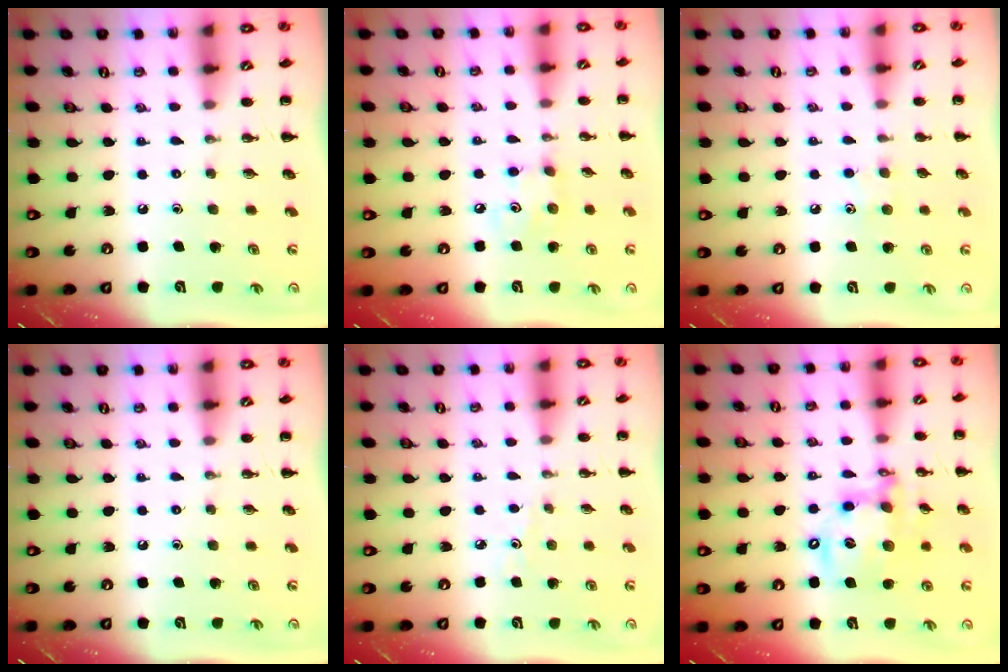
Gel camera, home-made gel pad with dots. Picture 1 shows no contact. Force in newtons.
{"total": 3.6, "press": 3.6, "slide": 0.6}
{"total": 5.0, "press": 4.7, "slide": 1.6}
{"total": 0.0}
{"total": 2.2, "press": 2.0, "slide": 0.9}
{"total": 13.7, "press": 13.3, "slide": 3.4}